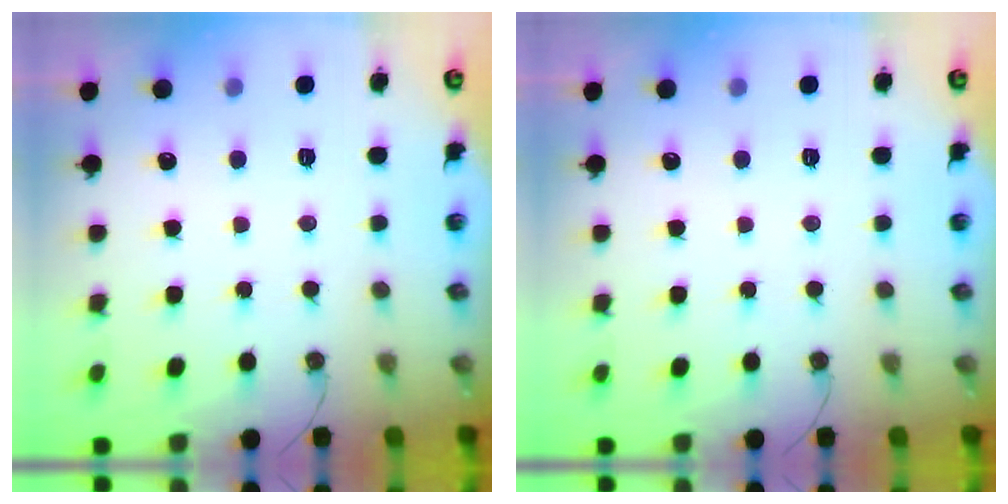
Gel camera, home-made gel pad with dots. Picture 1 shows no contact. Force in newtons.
{"total": 0.0}